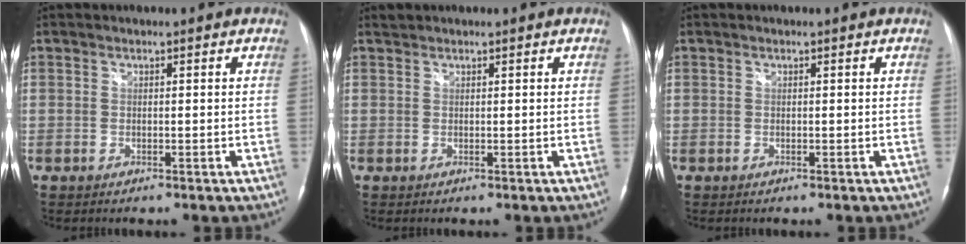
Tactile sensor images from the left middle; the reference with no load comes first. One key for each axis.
{"total": 0.6, "fx": 0.5, "fy": 0.1, "fz": -0.1, "tx": -0.003, "ty": 0.008, "tz": 0.013}
{"total": 0.0}